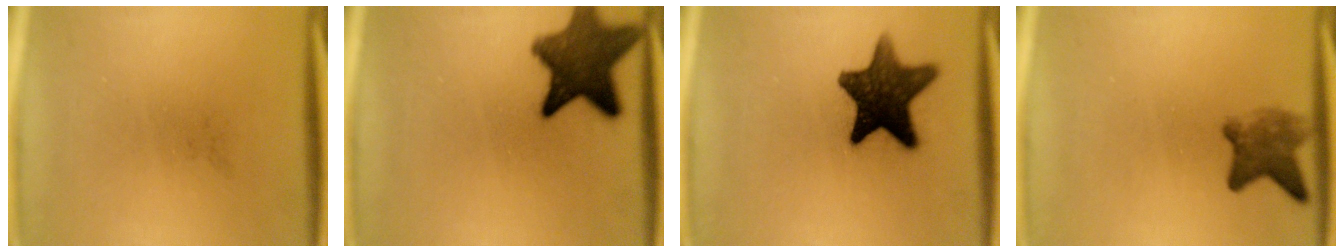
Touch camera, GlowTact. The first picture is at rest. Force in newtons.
{"total": 11.4}
{"total": 13.2}
{"total": 4.6}